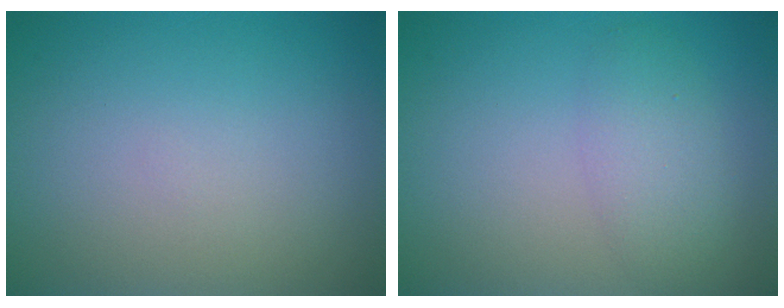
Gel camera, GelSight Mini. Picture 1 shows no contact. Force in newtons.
{"total": 2.8, "press": 2.8, "slide": 0.1}